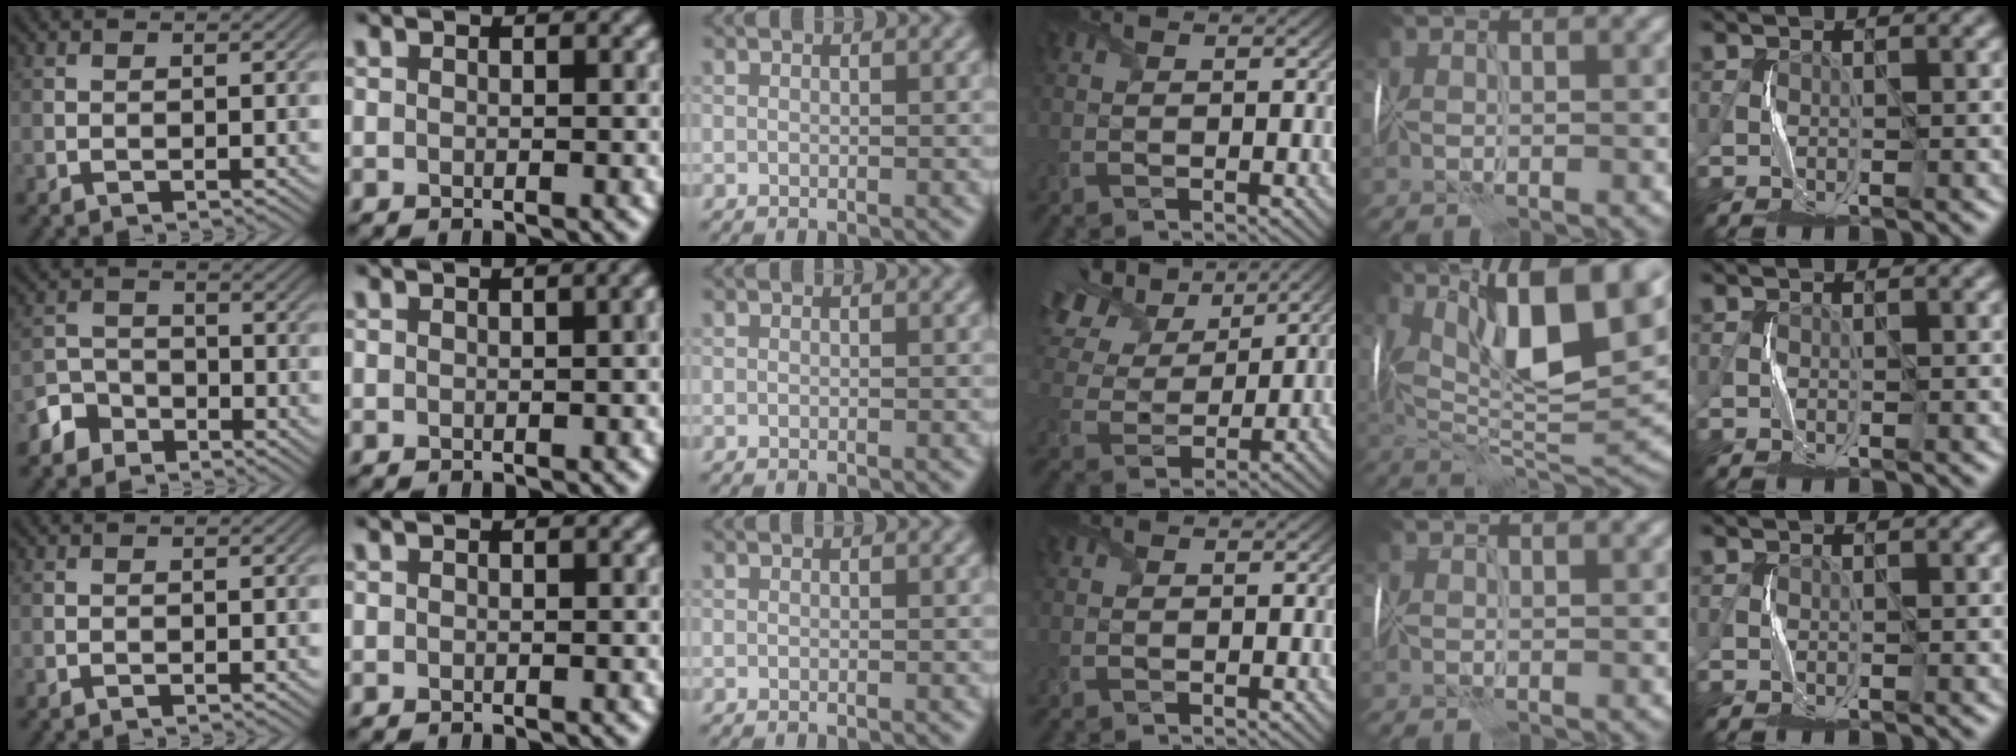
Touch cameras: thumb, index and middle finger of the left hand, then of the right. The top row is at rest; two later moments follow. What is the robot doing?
{"motion": "fold", "object": "tissue"}